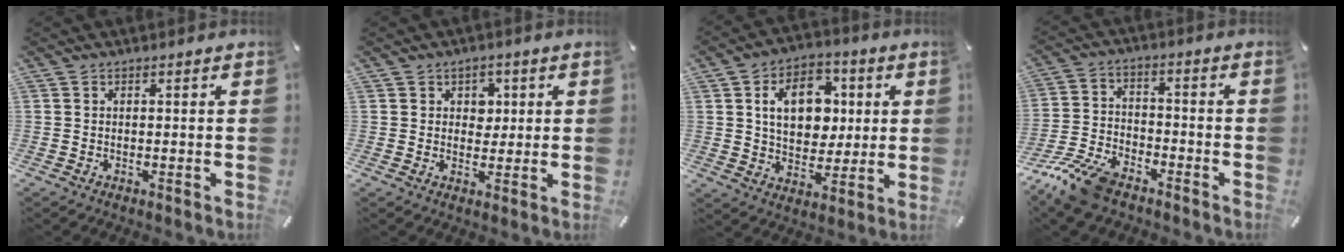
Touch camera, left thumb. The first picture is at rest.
{"total": 4.1, "force": [1.0, 3.6, 1.6], "torque": [-0.009, -0.004, 0.010]}
{"total": 13.5, "force": [2.8, 10.1, 8.6], "torque": [-0.123, 0.010, 0.051]}
{"total": 12.4, "force": [-9.0, 6.5, 5.5], "torque": [-0.103, 0.057, -0.167]}